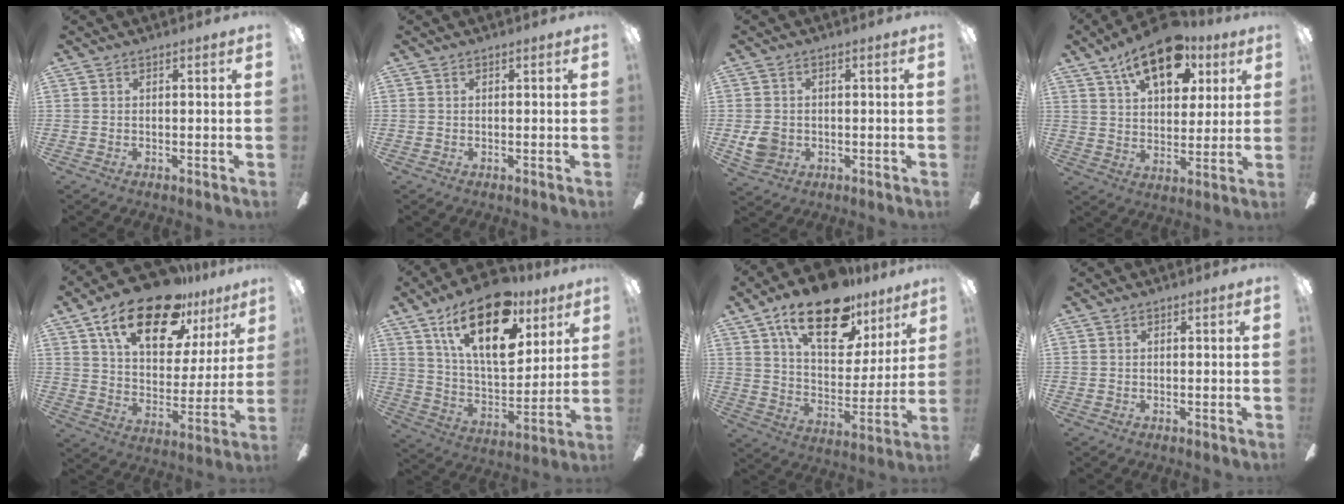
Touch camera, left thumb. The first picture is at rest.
{"total": 0.0}
{"total": 4.9, "force": [-0.5, 4.3, 2.3], "torque": [-0.032, 0.004, -0.008]}
{"total": 17.0, "force": [10.1, 8.5, 10.6], "torque": [-0.152, -0.039, 0.171]}
{"total": 21.7, "force": [13.6, 9.9, 13.7], "torque": [-0.224, -0.069, 0.234]}
{"total": 23.8, "force": [13.4, 11.1, 16.2], "torque": [-0.263, -0.061, 0.227]}
{"total": 22.5, "force": [14.1, 10.1, 14.3], "torque": [-0.224, -0.070, 0.242]}
{"total": 0.0}